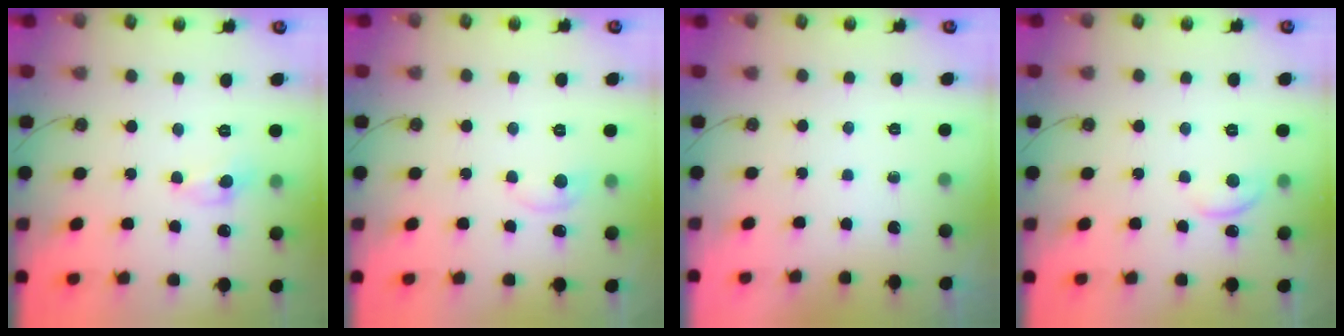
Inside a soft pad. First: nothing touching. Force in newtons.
{"total": 1.0, "press": 0.7, "slide": 0.8}
{"total": 0.0}
{"total": 1.3, "press": 1.1, "slide": 0.5}